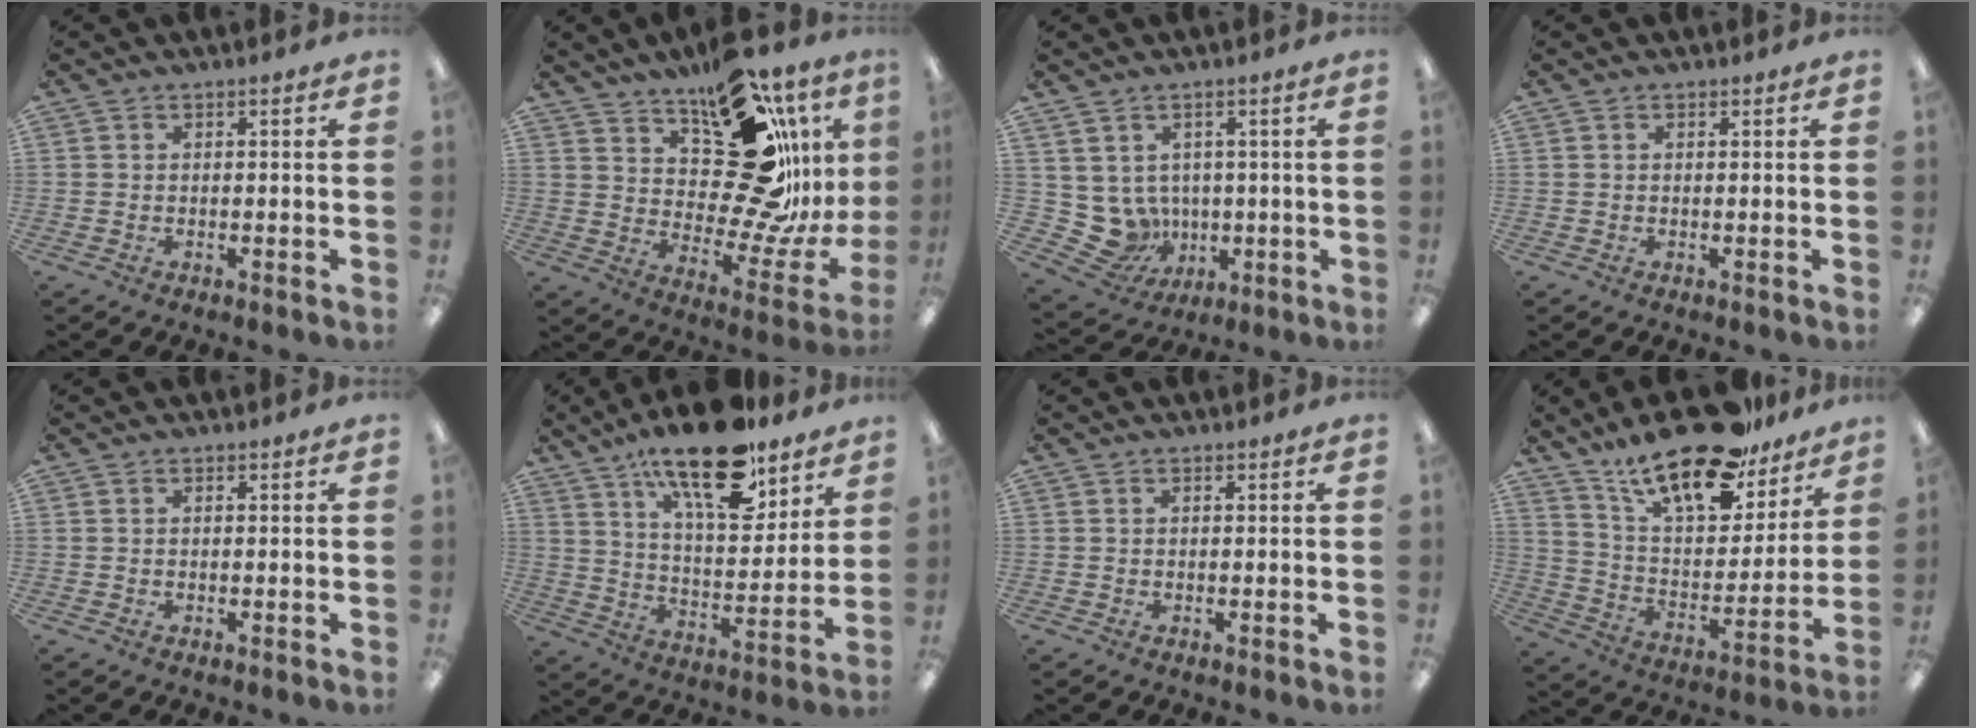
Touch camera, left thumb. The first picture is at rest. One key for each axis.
{"total": 26.7, "fx": 12.3, "fy": 13.7, "fz": 19.4, "tx": -0.243, "ty": -0.077, "tz": 0.219}
{"total": 7.6, "fx": 1.2, "fy": 7.3, "fz": 1.8, "tx": -0.069, "ty": -0.025, "tz": 0.033}
{"total": 0.0}
{"total": 0.0}
{"total": 19.9, "fx": 13.6, "fy": 7.6, "fz": 12.4, "tx": -0.198, "ty": -0.075, "tz": 0.227}
{"total": 0.0}
{"total": 21.7, "fx": 16.3, "fy": 8.3, "fz": 11.5, "tx": -0.192, "ty": -0.103, "tz": 0.284}